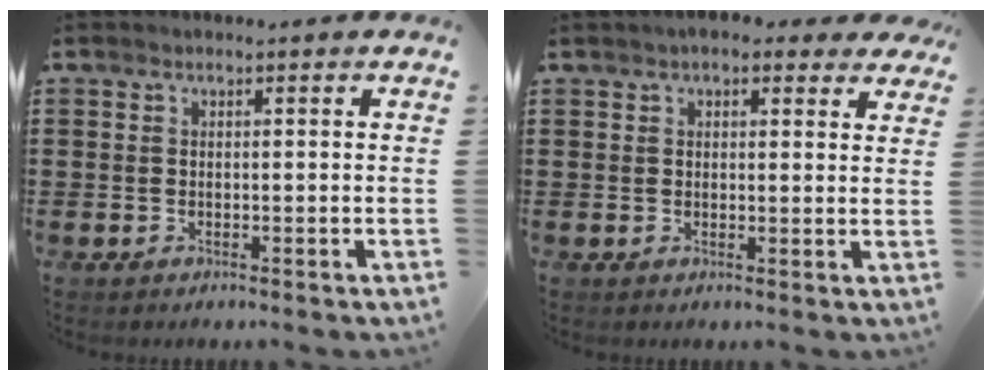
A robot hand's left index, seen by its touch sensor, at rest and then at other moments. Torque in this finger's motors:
{"motor_torque": [1.09, -1.05, 0.01, 0.07]}